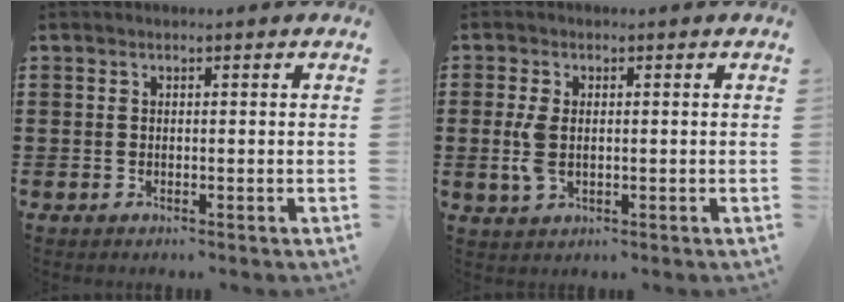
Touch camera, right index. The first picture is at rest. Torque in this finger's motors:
{"motor_torque": [0.57, 0.18, 0.26, 0.04]}